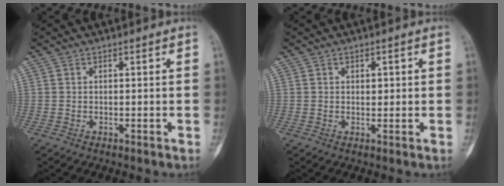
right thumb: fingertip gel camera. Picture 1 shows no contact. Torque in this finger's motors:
{"motor_torque": [-0.40, -0.36, 0.18, -0.11, 0.02]}